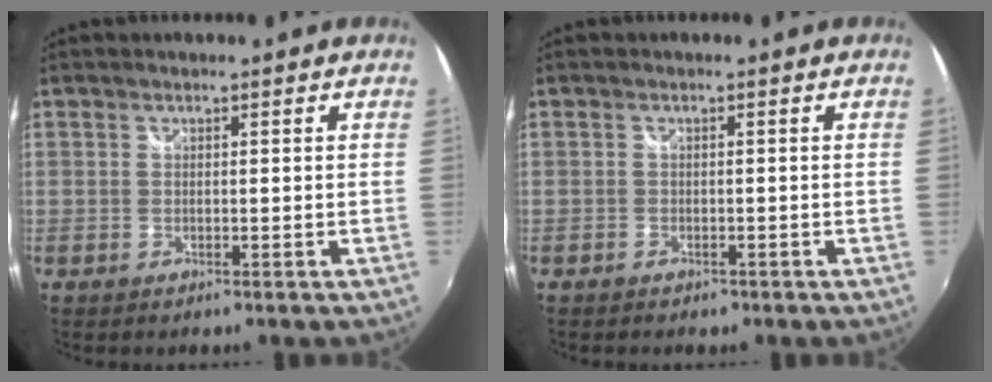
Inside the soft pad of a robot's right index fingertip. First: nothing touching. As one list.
[{"total": 1.8, "force": [-1.3, 1.2, 0.6], "torque": [-0.014, -0.006, -0.019]}]